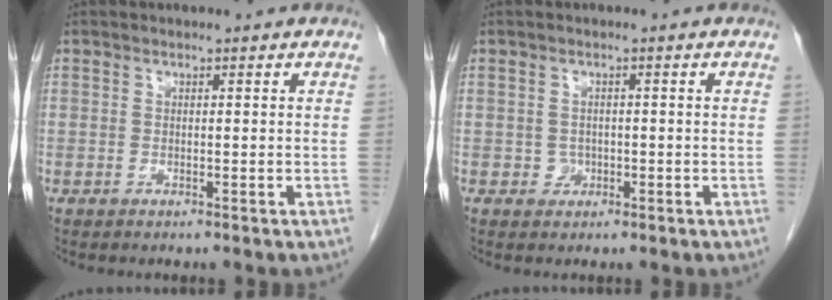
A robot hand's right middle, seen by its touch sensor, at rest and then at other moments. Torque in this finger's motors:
{"motor_torque": [0.19, 0.03, 0.00, 0.00]}